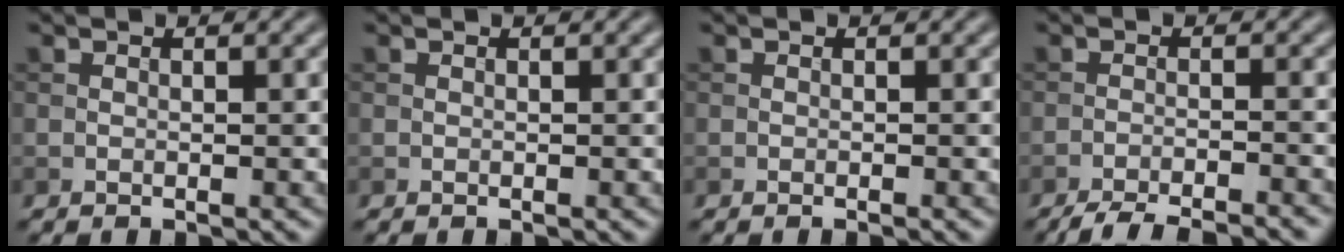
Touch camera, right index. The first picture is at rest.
{"total": 0.0}
{"total": 0.5, "force": [-0.3, 0.0, 0.4], "torque": [-0.004, -0.002, -0.006]}
{"total": 6.6, "force": [-6.0, 1.0, 2.6], "torque": [-0.042, -0.011, -0.090]}